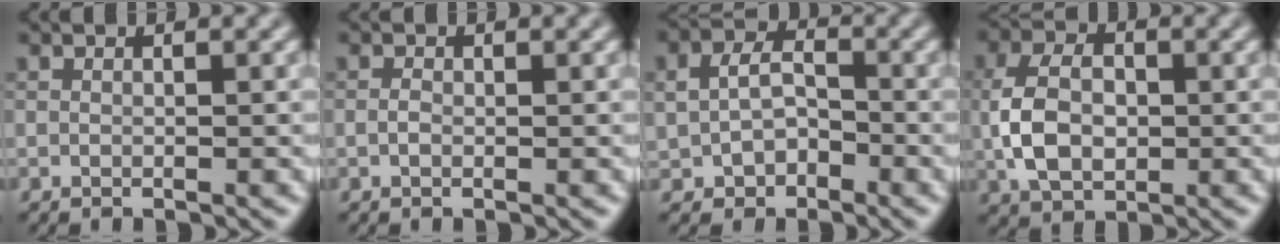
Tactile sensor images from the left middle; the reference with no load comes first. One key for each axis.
{"total": 0.6, "fx": -0.1, "fy": 0.5, "fz": 0.4, "tx": -0.012, "ty": 0.003, "tz": -0.004}
{"total": 3.7, "fx": -0.7, "fy": 2.9, "fz": 2.3, "tx": -0.042, "ty": 0.002, "tz": -0.012}
{"total": 5.4, "fx": -0.4, "fy": 3.7, "fz": 3.9, "tx": -0.081, "ty": 0.003, "tz": -0.010}